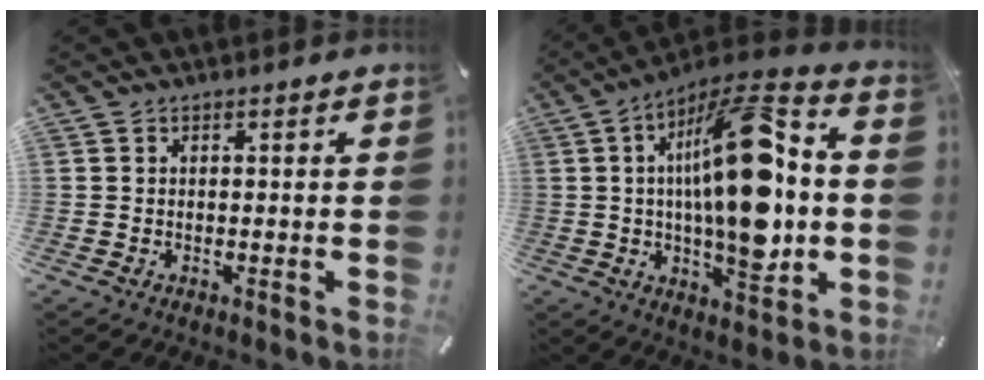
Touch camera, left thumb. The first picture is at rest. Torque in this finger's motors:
{"motor_torque": [0.71, 2.12, 2.77, 0.00, 0.35]}